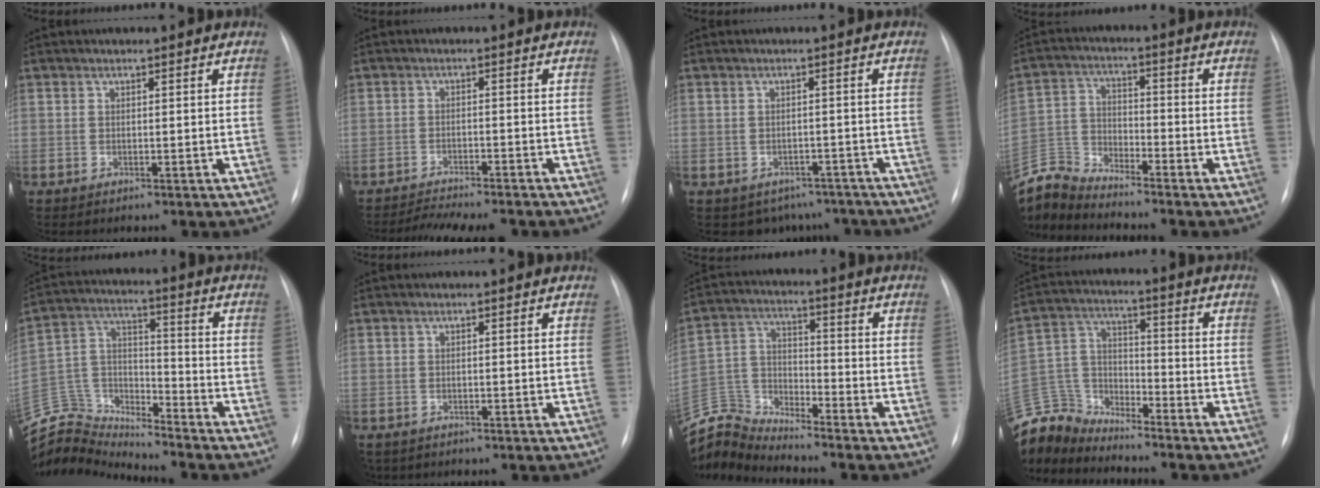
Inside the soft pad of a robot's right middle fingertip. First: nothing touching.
{"total": 10.8, "force": [-9.8, 1.1, 4.2], "torque": [-0.061, -0.004, -0.133]}
{"total": 6.5, "force": [-5.1, 3.9, 0.6], "torque": [0.006, 0.012, -0.057]}
{"total": 7.9, "force": [-7.9, -0.6, -0.1], "torque": [-0.009, 0.008, -0.158]}
{"total": 15.5, "force": [-15.3, 2.4, 0.7], "torque": [-0.031, 0.057, -0.280]}
{"total": 2.7, "force": [-1.9, 1.8, 0.5], "torque": [-0.008, 0.000, -0.029]}
{"total": 8.7, "force": [-8.6, -0.9, -0.8], "torque": [0.000, 0.028, -0.172]}
{"total": 11.5, "force": [-11.3, 1.7, 0.3], "torque": [-0.018, 0.033, -0.228]}